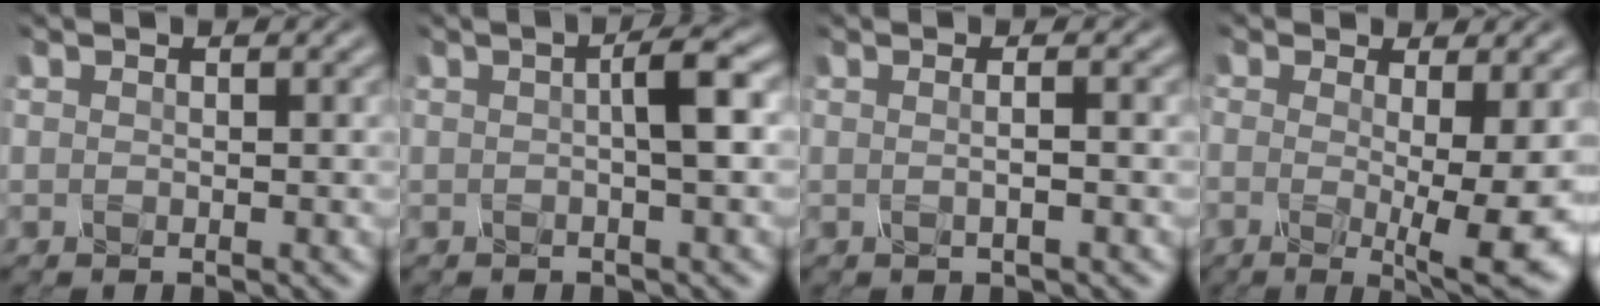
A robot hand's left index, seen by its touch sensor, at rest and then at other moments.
{"total": 3.3, "force": [0.1, 0.7, 3.2], "torque": [-0.053, 0.012, -0.004]}
{"total": 3.2, "force": [0.7, 1.6, 2.7], "torque": [-0.022, 0.025, -0.026]}
{"total": 7.6, "force": [-0.5, 1.4, 7.4], "torque": [-0.088, -0.017, -0.014]}